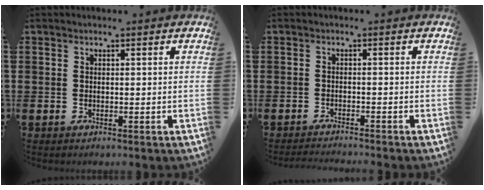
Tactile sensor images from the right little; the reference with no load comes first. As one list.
[{"total": 1.2, "force": [-1.1, -0.2, 0.1], "torque": [-0.002, 0.000, -0.023]}]